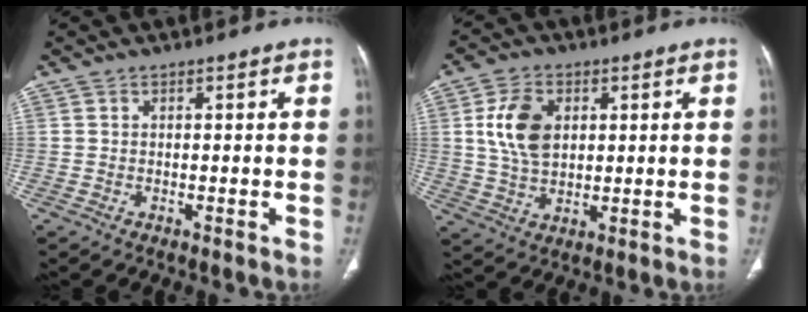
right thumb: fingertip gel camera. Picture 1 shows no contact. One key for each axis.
{"total": 9.5, "fx": 2.2, "fy": 6.4, "fz": 6.7, "tx": -0.118, "ty": -0.005, "tz": 0.047}